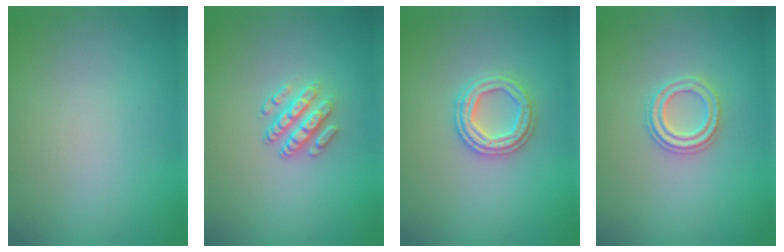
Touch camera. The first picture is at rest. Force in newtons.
{"total": 2.8, "press": 2.4, "slide": 1.5}
{"total": 2.9, "press": 2.9, "slide": 0.6}
{"total": 2.3, "press": 2.2, "slide": 0.4}